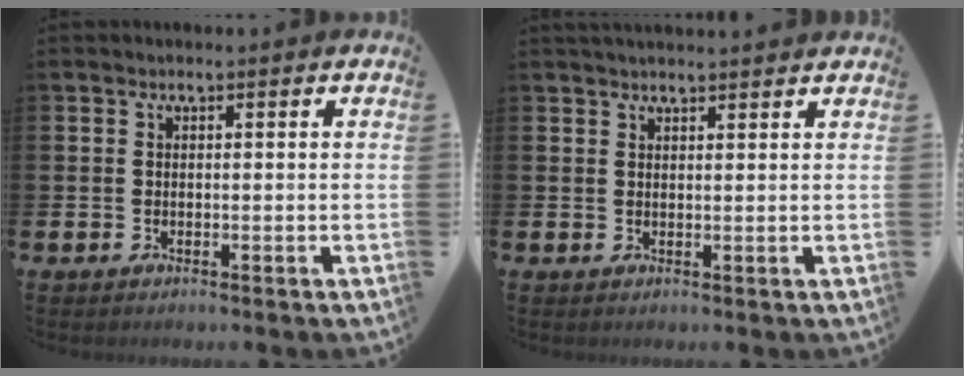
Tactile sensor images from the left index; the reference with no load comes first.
{"total": 1.8, "force": [1.8, 0.0, 0.2], "torque": [-0.001, -0.008, 0.031]}